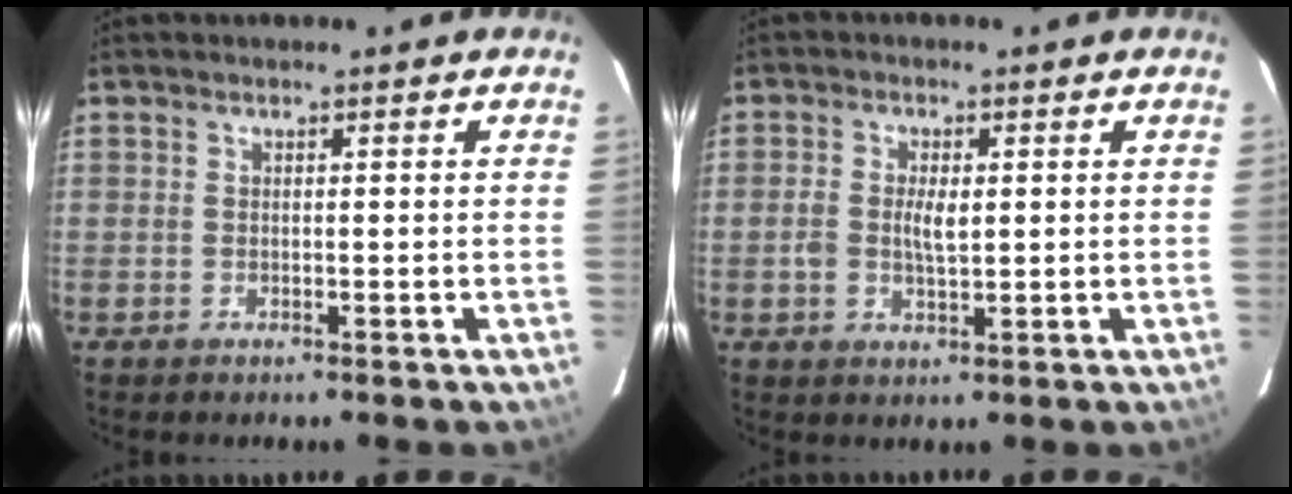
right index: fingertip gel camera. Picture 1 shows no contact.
{"total": 4.2, "force": [0.0, 2.0, 3.7], "torque": [-0.073, 0.001, -0.002]}